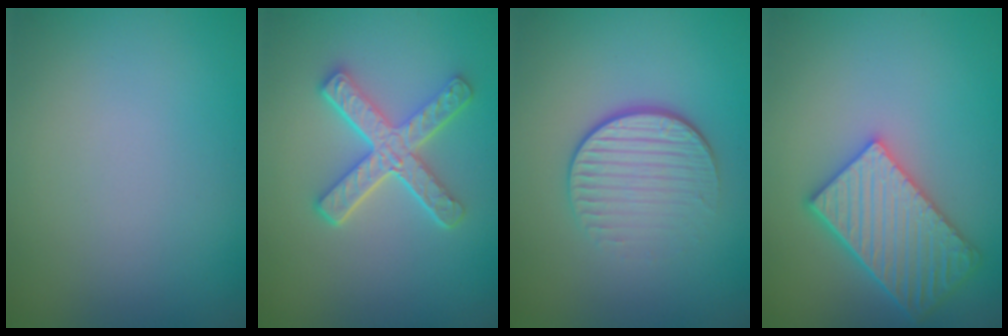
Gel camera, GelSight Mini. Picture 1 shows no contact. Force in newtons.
{"total": 4.7, "press": 3.7, "slide": 2.8}
{"total": 4.0, "press": 2.7, "slide": 3.0}
{"total": 5.4, "press": 4.7, "slide": 2.6}